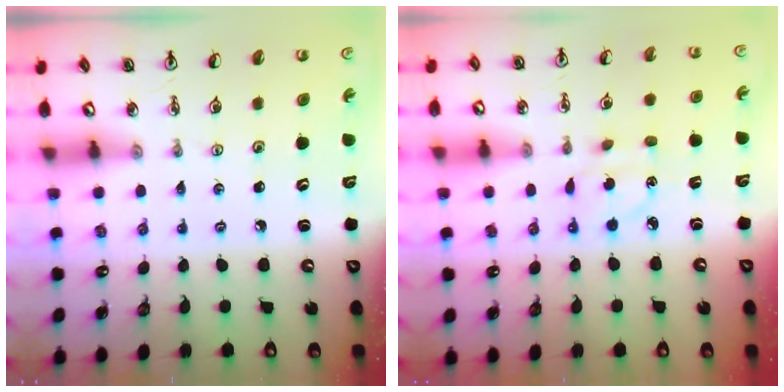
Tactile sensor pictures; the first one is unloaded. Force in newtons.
{"total": 4.8, "press": 4.8, "slide": 0.6}